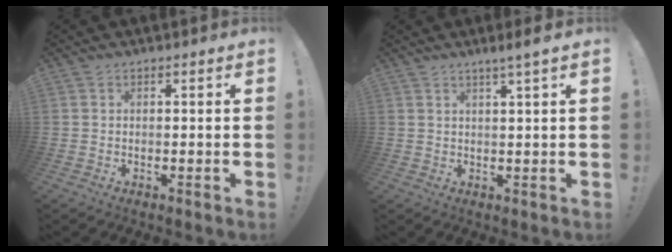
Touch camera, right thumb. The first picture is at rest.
{"total": 3.5, "force": [2.1, -0.6, 2.7], "torque": [-0.040, -0.012, 0.031]}